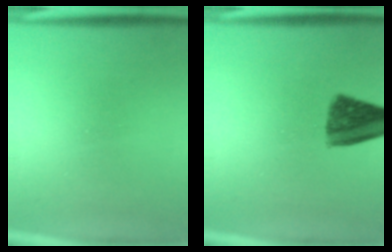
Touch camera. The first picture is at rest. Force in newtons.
{"total": 8.2}